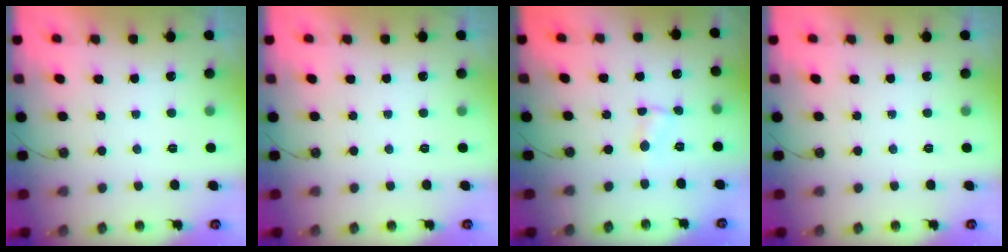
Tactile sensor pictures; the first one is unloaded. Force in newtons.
{"total": 0.0}
{"total": 0.7, "press": 0.7, "slide": 0.1}
{"total": 0.0}